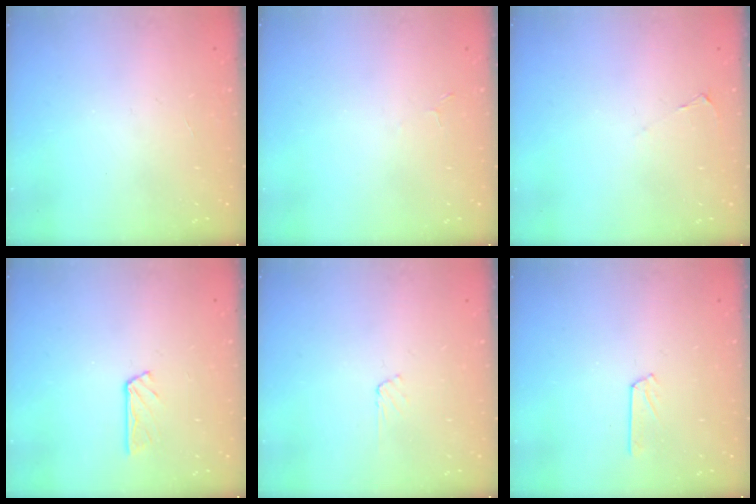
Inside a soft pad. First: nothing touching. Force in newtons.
{"total": 1.9, "press": 1.9, "slide": 0.3}
{"total": 1.7, "press": 1.7, "slide": 0.3}
{"total": 3.2, "press": 3.2, "slide": 0.3}
{"total": 3.8, "press": 3.7, "slide": 0.5}
{"total": 4.1, "press": 4.1, "slide": 0.5}